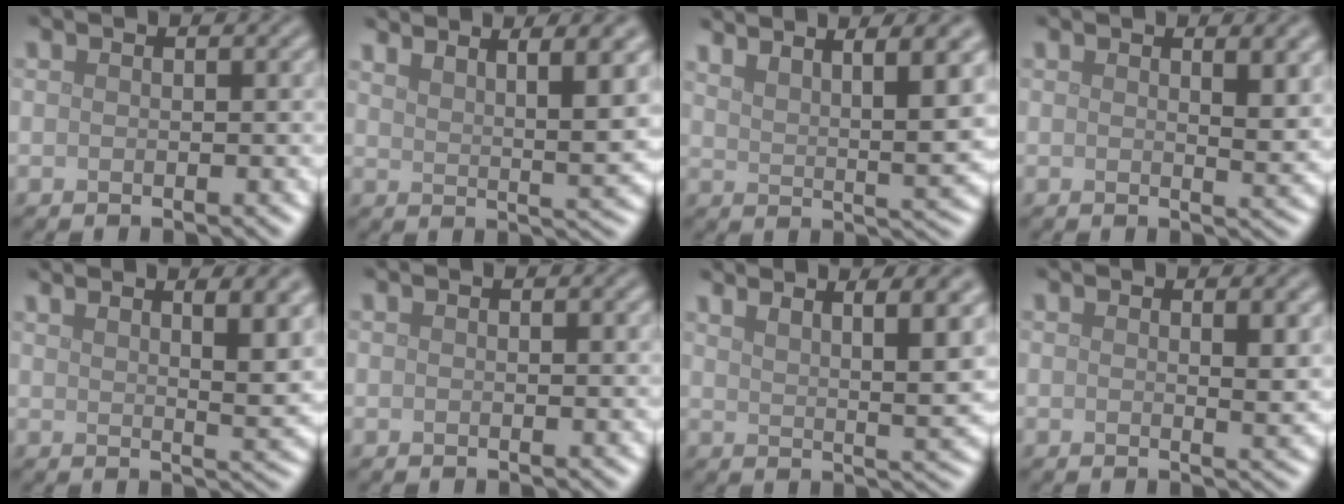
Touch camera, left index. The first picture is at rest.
{"total": 6.4, "force": [4.0, 1.6, 4.6], "torque": [-0.045, 0.008, 0.059]}
{"total": 7.7, "force": [5.0, 1.8, 5.6], "torque": [-0.060, 0.015, 0.069]}
{"total": 3.0, "force": [1.4, 0.9, 2.5], "torque": [-0.027, -0.004, 0.024]}
{"total": 8.0, "force": [4.4, 2.7, 6.1], "torque": [-0.049, 0.025, 0.044]}
{"total": 0.6, "force": [0.3, 0.1, 0.5], "torque": [-0.005, 0.002, 0.005]}
{"total": 6.9, "force": [4.1, 1.8, 5.2], "torque": [-0.045, 0.012, 0.051]}
{"total": 2.3, "force": [1.0, 0.6, 2.0], "torque": [-0.020, 0.000, 0.015]}